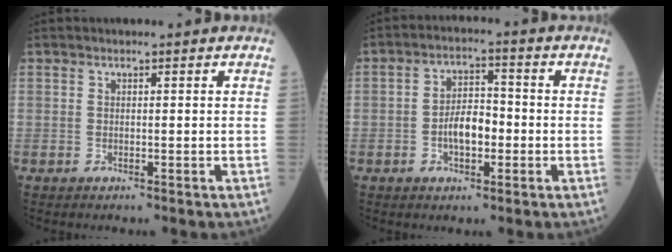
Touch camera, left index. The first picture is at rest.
{"total": 5.6, "force": [-1.4, 2.7, 4.8], "torque": [-0.093, 0.012, -0.026]}